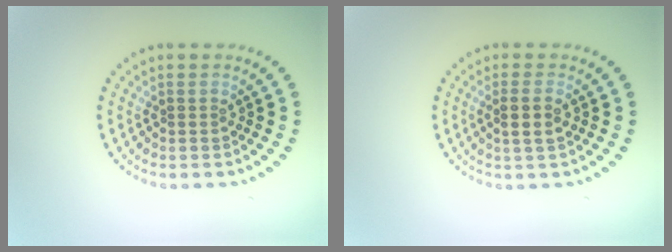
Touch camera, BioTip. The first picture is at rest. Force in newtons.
{"total": 2.1, "press": 1.9, "slide": 0.9}